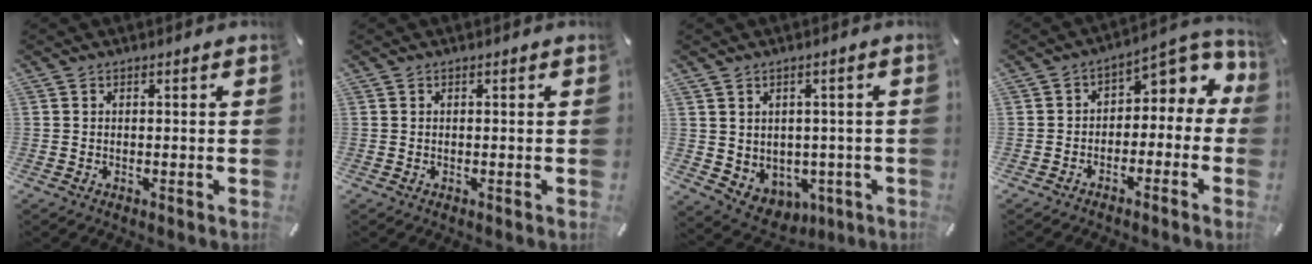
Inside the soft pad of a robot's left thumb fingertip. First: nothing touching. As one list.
[{"total": 0.0}, {"total": 4.8, "force": [1.9, 4.4, 0.2], "torque": [-0.016, -0.026, 0.043]}, {"total": 5.5, "force": [1.0, 4.4, 3.1], "torque": [-0.034, -0.018, 0.012]}]